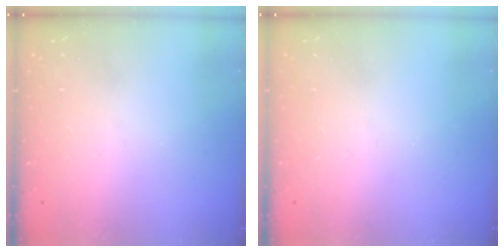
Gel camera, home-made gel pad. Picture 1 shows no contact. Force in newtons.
{"total": 0.0}